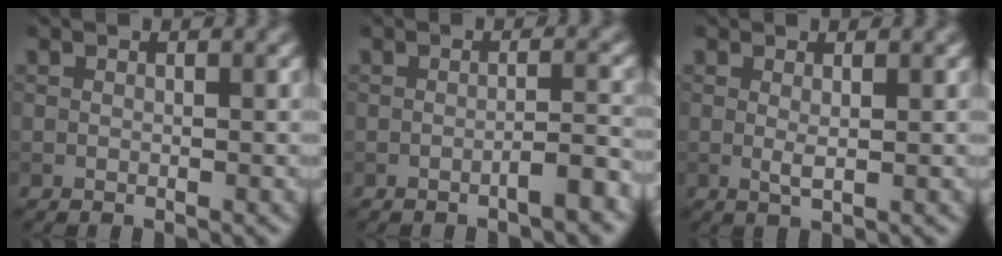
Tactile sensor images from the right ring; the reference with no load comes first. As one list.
[{"total": 2.3, "force": [-1.1, 0.5, 2.0], "torque": [-0.025, 0.008, -0.023]}, {"total": 1.0, "force": [0.3, 0.2, 0.9], "torque": [-0.018, -0.002, 0.004]}]